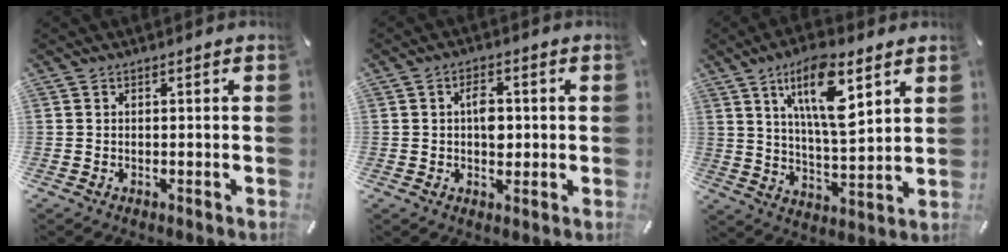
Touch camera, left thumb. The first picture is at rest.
{"total": 5.1, "force": [0.3, 3.3, 3.9], "torque": [-0.051, 0.000, -0.001]}
{"total": 14.6, "force": [7.8, 4.7, 11.4], "torque": [-0.211, -0.022, 0.129]}